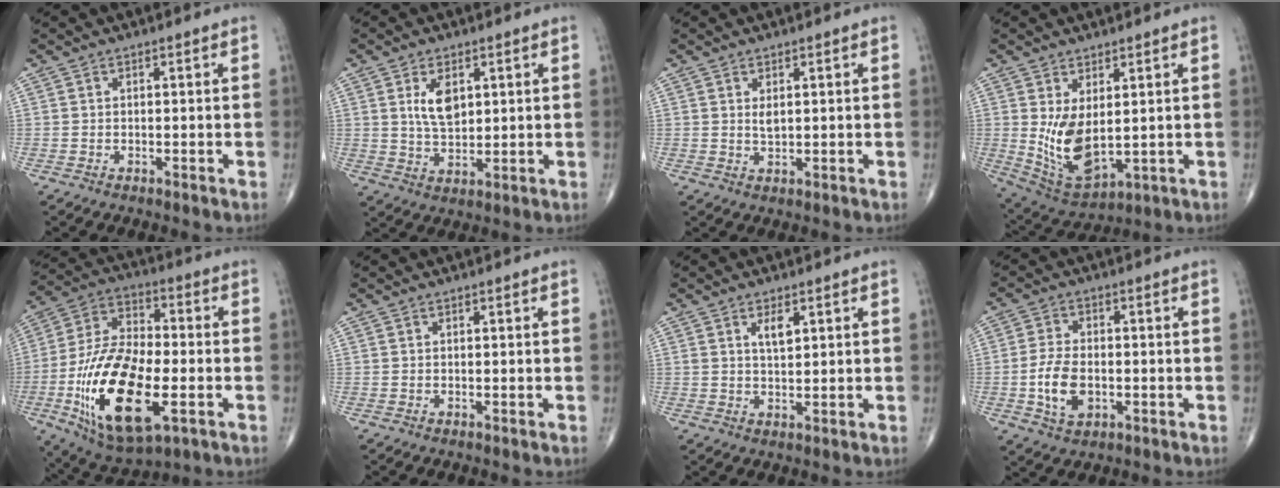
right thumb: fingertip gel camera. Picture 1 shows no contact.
{"total": 6.5, "force": [2.1, 3.6, 4.9], "torque": [-0.077, -0.014, 0.045]}
{"total": 1.8, "force": [0.7, 0.8, 1.5], "torque": [-0.024, -0.007, 0.015]}
{"total": 10.5, "force": [1.0, 5.4, 8.9], "torque": [-0.156, -0.021, 0.042]}
{"total": 23.2, "force": [-6.2, 10.6, 19.6], "torque": [-0.373, 0.011, -0.100]}
{"total": 0.0}
{"total": 3.4, "force": [1.5, 1.4, 2.7], "torque": [-0.042, -0.011, 0.028]}
{"total": 7.7, "force": [-1.6, 4.6, 6.0], "torque": [-0.111, 0.003, -0.026]}